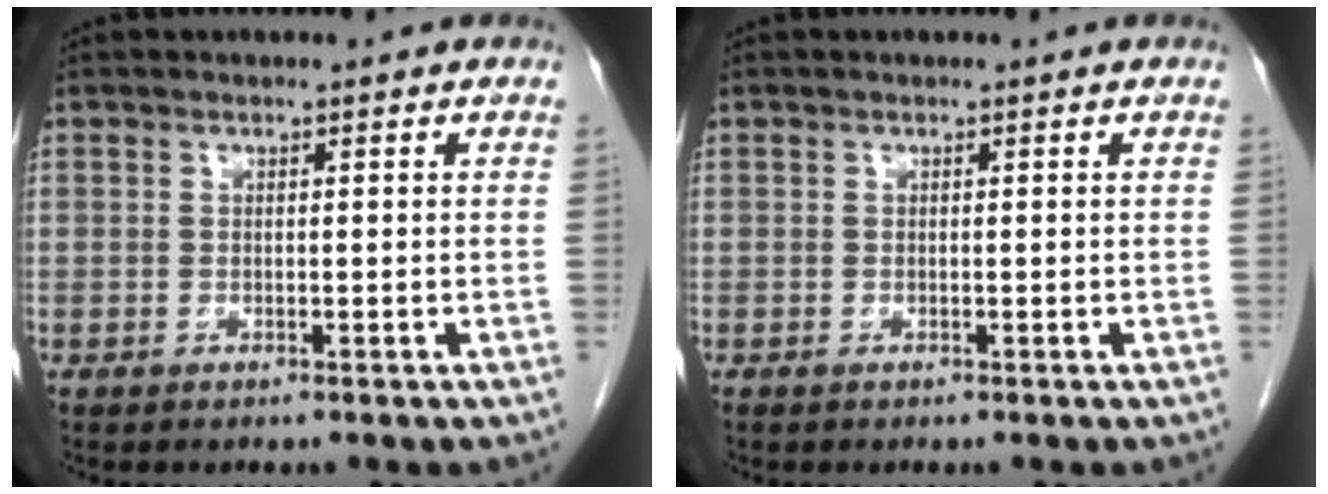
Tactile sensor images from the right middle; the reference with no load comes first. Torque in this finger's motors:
{"motor_torque": [0.19, -0.02, 0.04, 0.01]}